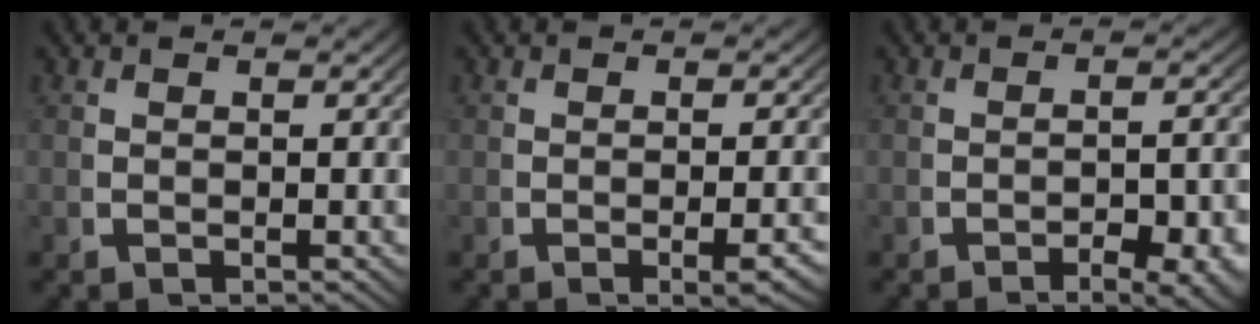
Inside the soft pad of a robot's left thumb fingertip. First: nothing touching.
{"total": 2.0, "force": [-0.7, 0.4, 1.8], "torque": [-0.027, 0.003, -0.013]}
{"total": 4.2, "force": [-2.3, 1.4, 3.2], "torque": [-0.042, -0.006, -0.036]}